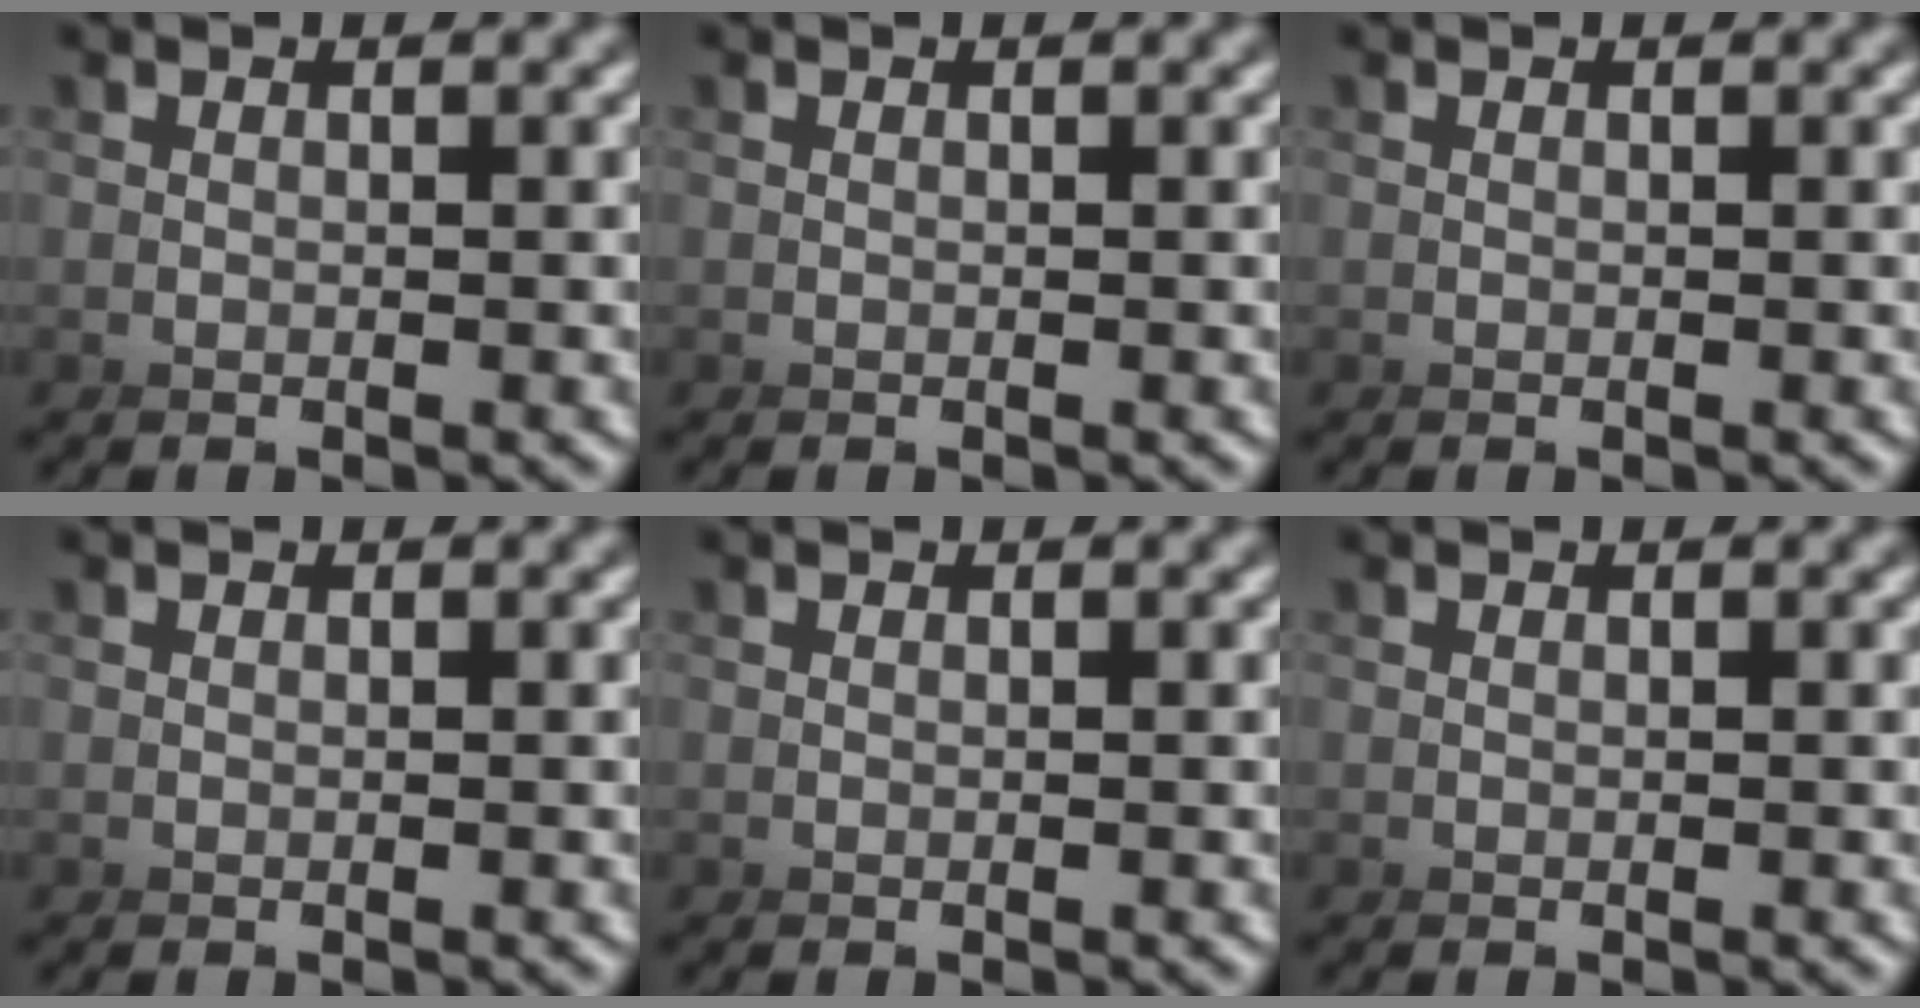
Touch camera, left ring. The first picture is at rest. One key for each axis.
{"total": 0.0}
{"total": 0.0}
{"total": 0.0}
{"total": 0.0}
{"total": 0.0}